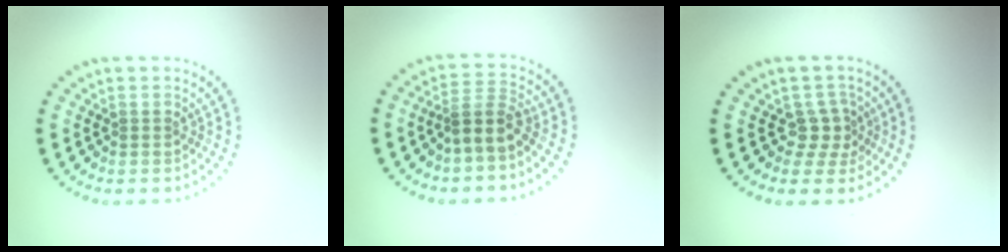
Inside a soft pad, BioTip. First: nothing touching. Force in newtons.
{"total": 2.8, "press": 2.2, "slide": 1.7}
{"total": 2.2, "press": 1.5, "slide": 1.6}